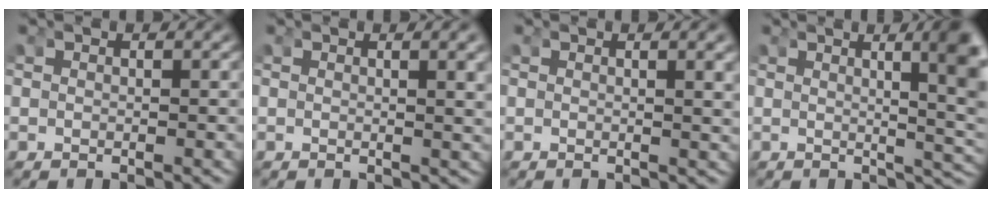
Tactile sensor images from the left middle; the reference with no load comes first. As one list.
[{"total": 1.6, "force": [0.7, -0.4, 1.4], "torque": [-0.013, 0.001, 0.011]}, {"total": 1.3, "force": [0.6, -0.4, 1.1], "torque": [-0.011, 0.000, 0.009]}, {"total": 8.0, "force": [2.2, 2.2, 7.3], "torque": [-0.067, 0.013, 0.028]}]